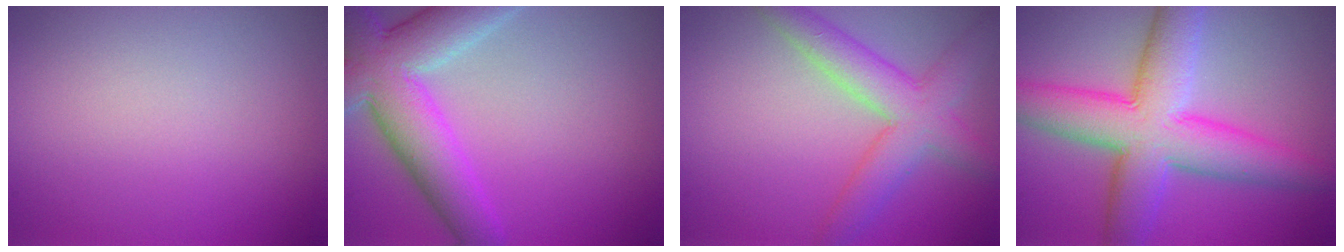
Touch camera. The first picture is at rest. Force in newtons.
{"total": 8.6, "press": 8.6, "slide": 0.8}
{"total": 5.1, "press": 5.1, "slide": 0.2}
{"total": 9.3, "press": 9.3, "slide": 0.1}